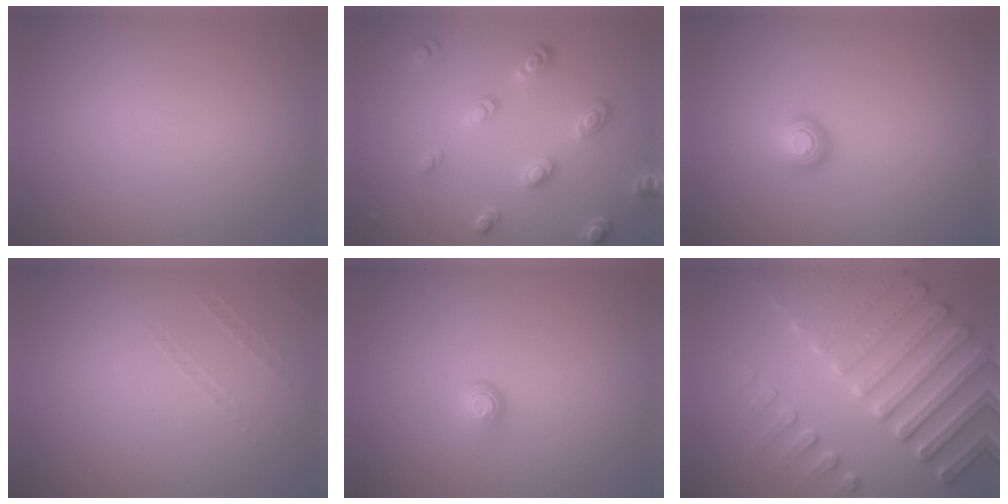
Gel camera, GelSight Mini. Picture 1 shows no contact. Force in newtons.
{"total": 3.7, "press": 2.8, "slide": 2.3}
{"total": 1.8, "press": 1.1, "slide": 1.4}
{"total": 0.5, "press": 0.2, "slide": 0.5}
{"total": 1.0, "press": 0.6, "slide": 0.8}
{"total": 7.6, "press": 7.3, "slide": 1.9}